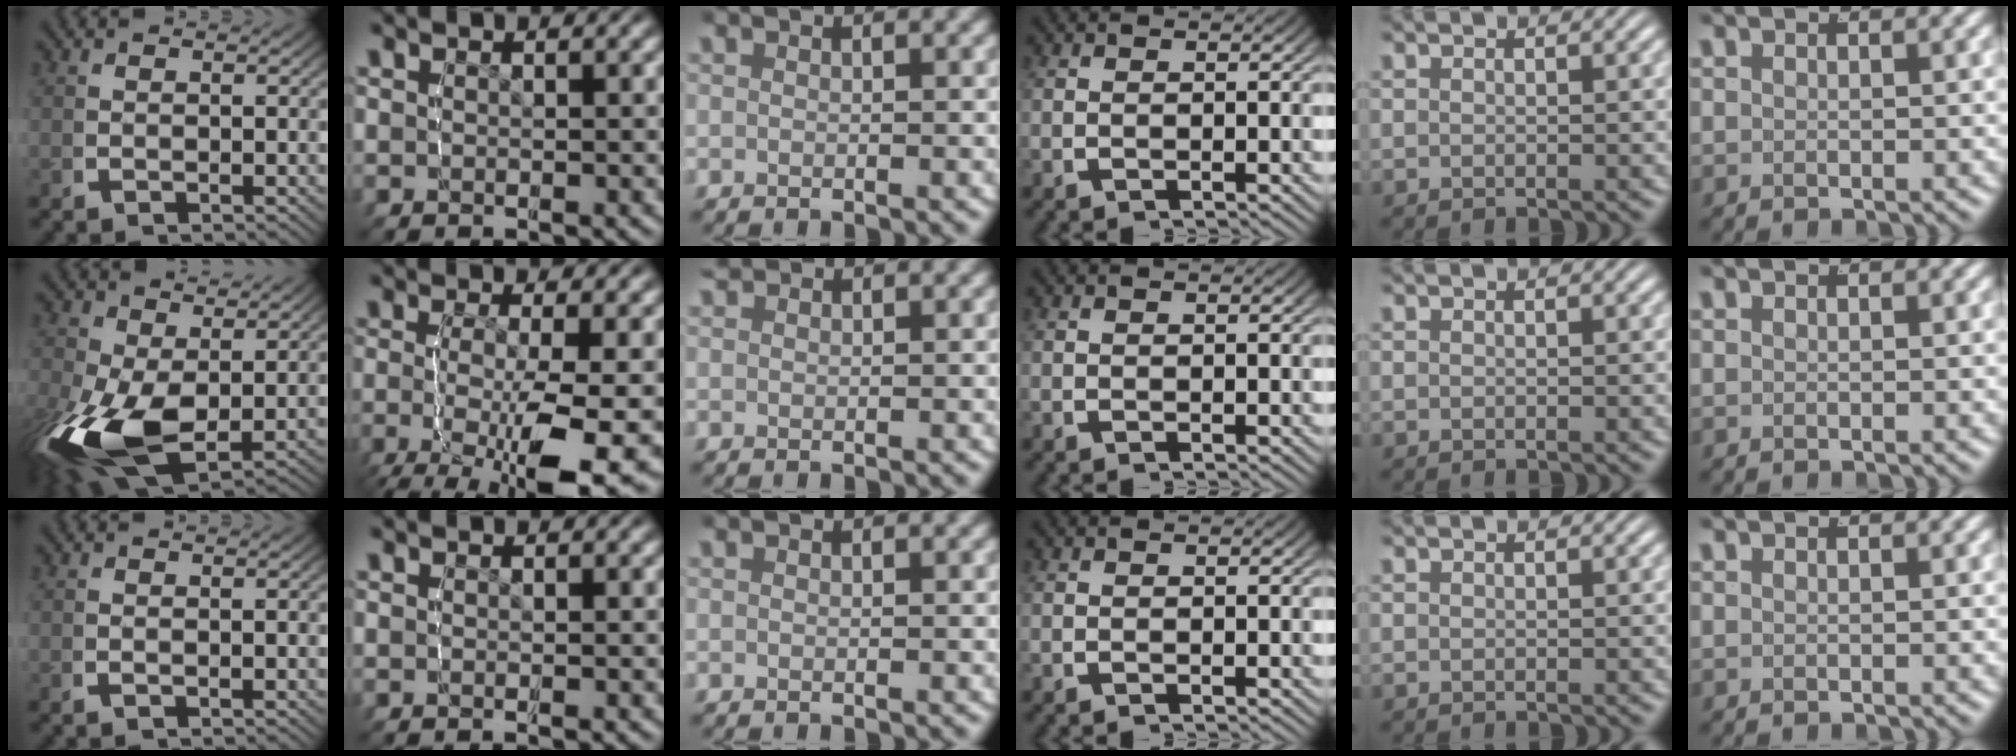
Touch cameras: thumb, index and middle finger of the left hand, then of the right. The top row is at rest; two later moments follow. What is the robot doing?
{"motion": "lift_and_place", "object": "glasses"}